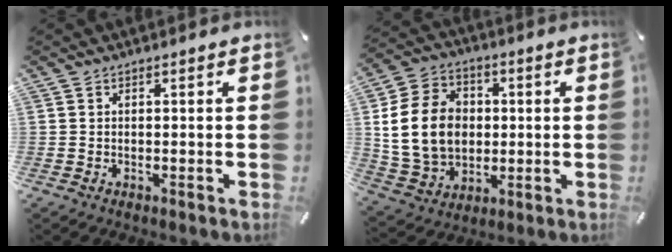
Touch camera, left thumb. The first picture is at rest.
{"total": 15.4, "force": [0.6, 12.6, 8.9], "torque": [-0.197, 0.013, 0.013]}